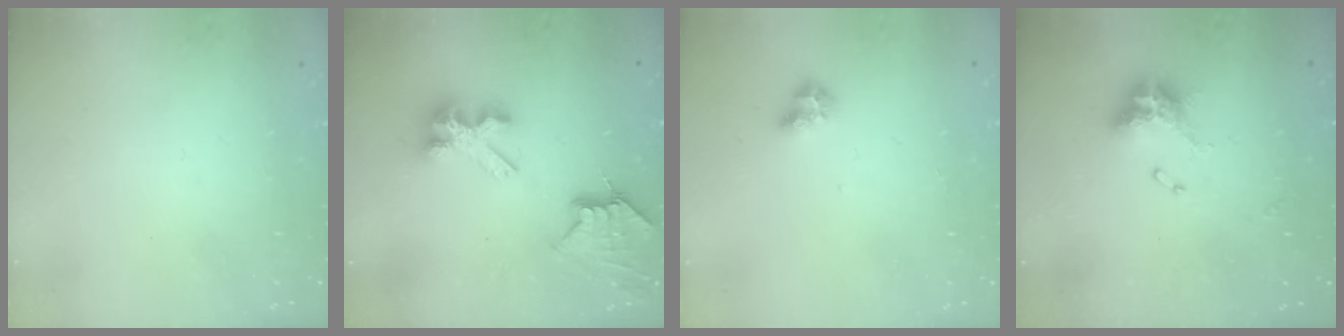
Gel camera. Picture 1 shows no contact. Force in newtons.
{"total": 10.3, "press": 10.2, "slide": 1.1}
{"total": 6.8, "press": 6.8, "slide": 0.6}
{"total": 11.3, "press": 11.2, "slide": 1.0}